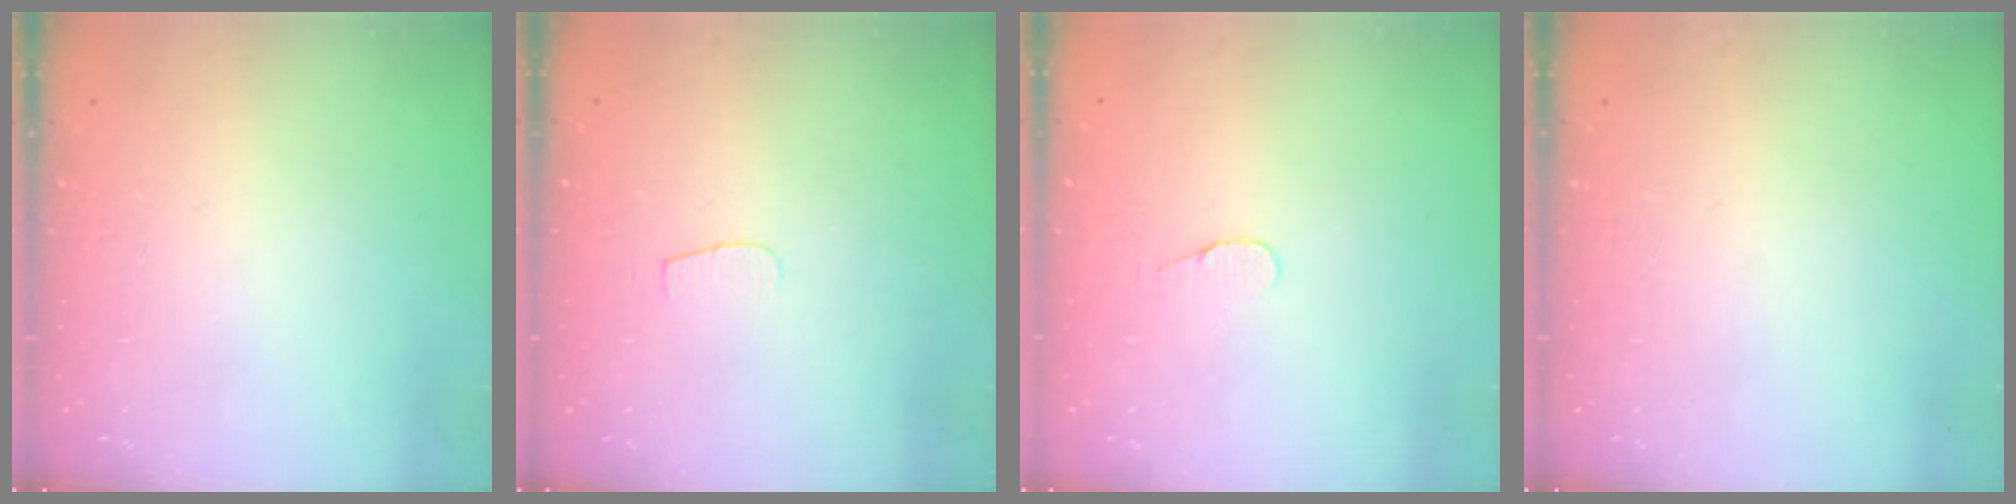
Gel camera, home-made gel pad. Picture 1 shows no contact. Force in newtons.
{"total": 4.0, "press": 4.0, "slide": 0.4}
{"total": 4.0, "press": 4.0, "slide": 0.4}
{"total": 0.0}